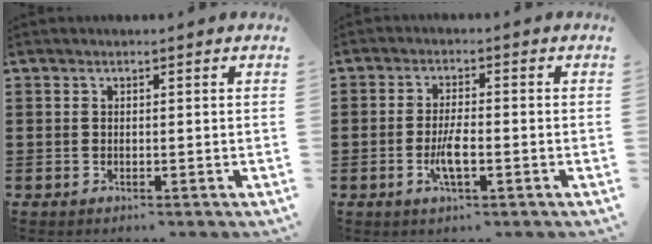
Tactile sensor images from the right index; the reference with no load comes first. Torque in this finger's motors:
{"motor_torque": [1.78, 0.36, 0.57, 0.15]}